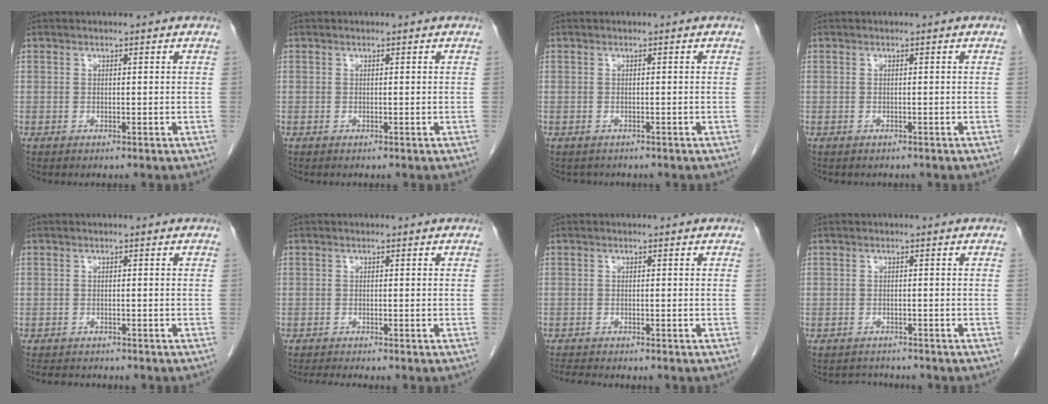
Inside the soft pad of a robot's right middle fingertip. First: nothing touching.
{"total": 0.0}
{"total": 1.3, "force": [-1.1, 0.8, 0.0], "torque": [-0.007, 0.000, -0.015]}
{"total": 0.6, "force": [-0.5, 0.3, 0.0], "torque": [-0.009, 0.001, -0.008]}
{"total": 4.6, "force": [-4.1, 1.5, 1.4], "torque": [-0.020, -0.007, -0.058]}
{"total": 2.0, "force": [-1.8, -0.6, 0.6], "torque": [-0.015, -0.010, -0.034]}
{"total": 2.7, "force": [-2.6, 0.1, 0.9], "torque": [-0.017, -0.012, -0.043]}
{"total": 2.2, "force": [-2.0, 0.6, -0.7], "torque": [0.008, -0.006, -0.033]}